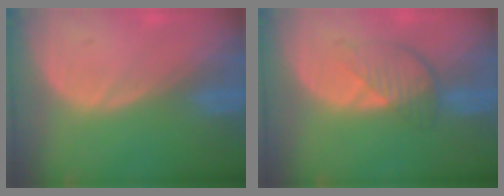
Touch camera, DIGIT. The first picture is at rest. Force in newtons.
{"total": 4.6, "press": 4.2, "slide": 2.0}